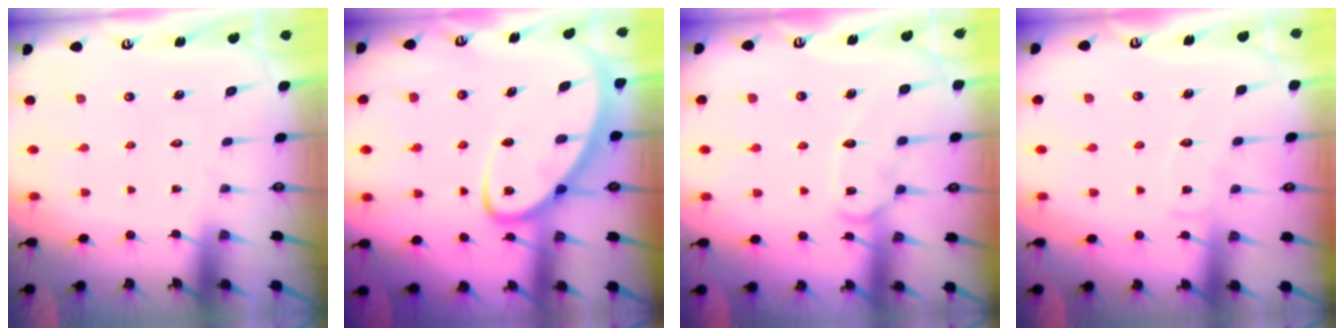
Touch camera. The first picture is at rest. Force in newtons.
{"total": 6.6, "press": 6.5, "slide": 0.7}
{"total": 12.1, "press": 12.1, "slide": 1.1}
{"total": 5.9, "press": 5.9, "slide": 0.5}